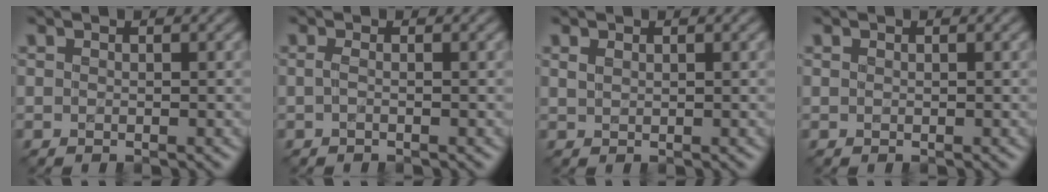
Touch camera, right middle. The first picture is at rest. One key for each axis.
{"total": 0.9, "fx": -0.2, "fy": 0.3, "fz": 0.8, "tx": -0.016, "ty": -0.007, "tz": -0.006}
{"total": 0.8, "fx": 0.5, "fy": 0.4, "fz": 0.4, "tx": -0.013, "ty": -0.001, "tz": 0.013}
{"total": 0.0}